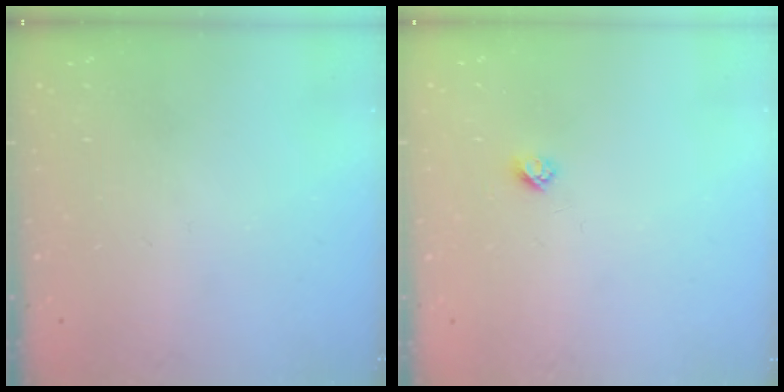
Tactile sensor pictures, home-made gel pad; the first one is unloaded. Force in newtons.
{"total": 2.7, "press": 2.6, "slide": 0.3}